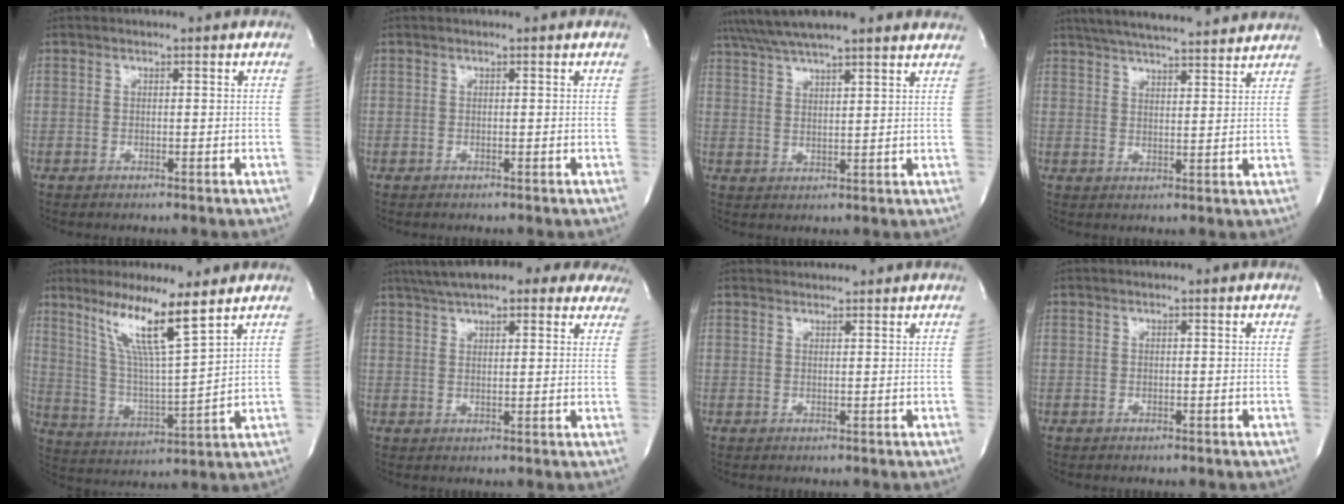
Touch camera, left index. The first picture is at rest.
{"total": 0.0}
{"total": 17.3, "force": [15.1, 2.2, 8.2], "torque": [-0.144, 0.048, 0.214]}
{"total": 17.0, "force": [15.3, 2.1, 7.0], "torque": [-0.119, 0.034, 0.217]}
{"total": 11.7, "force": [7.6, -0.5, 8.9], "torque": [-0.168, -0.009, 0.145]}
{"total": 21.4, "force": [17.6, 5.6, 10.8], "torque": [-0.170, 0.044, 0.222]}
{"total": 3.0, "force": [3.0, 0.4, 0.0], "torque": [-0.008, 0.022, 0.045]}
{"total": 0.0}